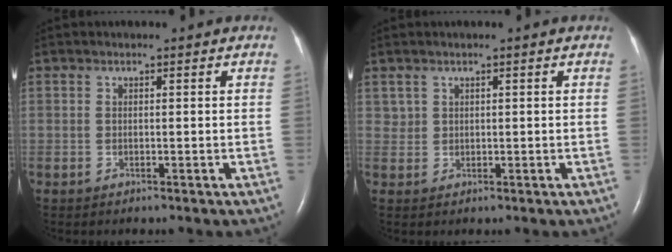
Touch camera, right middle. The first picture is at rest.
{"total": 1.2, "force": [0.8, 0.9, -0.1], "torque": [0.013, 0.007, 0.011]}